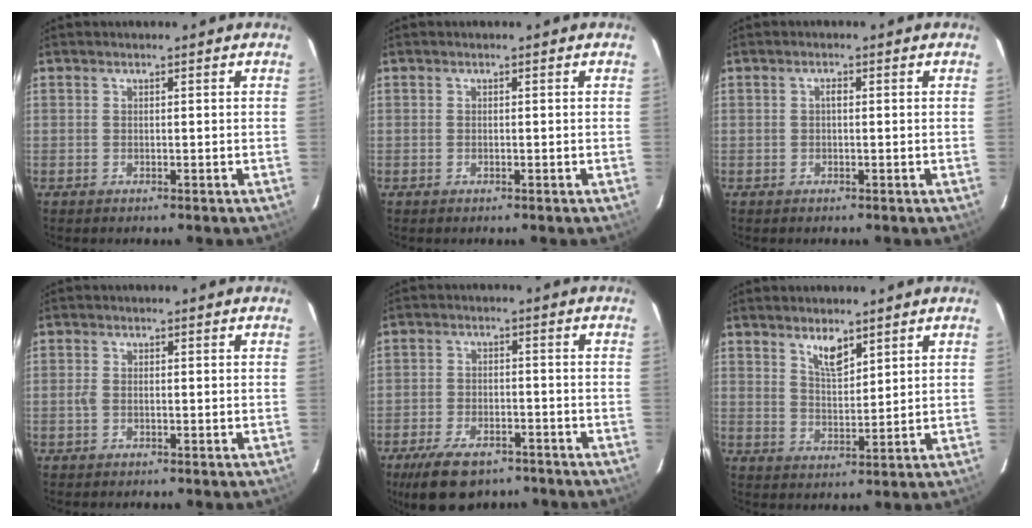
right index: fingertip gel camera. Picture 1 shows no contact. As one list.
[{"total": 0.0}, {"total": 0.9, "force": [0.0, 0.4, 0.8], "torque": [-0.014, 0.005, -0.002]}, {"total": 1.6, "force": [-0.4, 0.9, 1.3], "torque": [-0.029, 0.000, -0.008]}, {"total": 11.6, "force": [-8.3, 5.3, 6.2], "torque": [-0.142, -0.011, -0.134]}, {"total": 5.1, "force": [3.6, 1.8, 3.2], "torque": [-0.054, -0.002, 0.068]}]